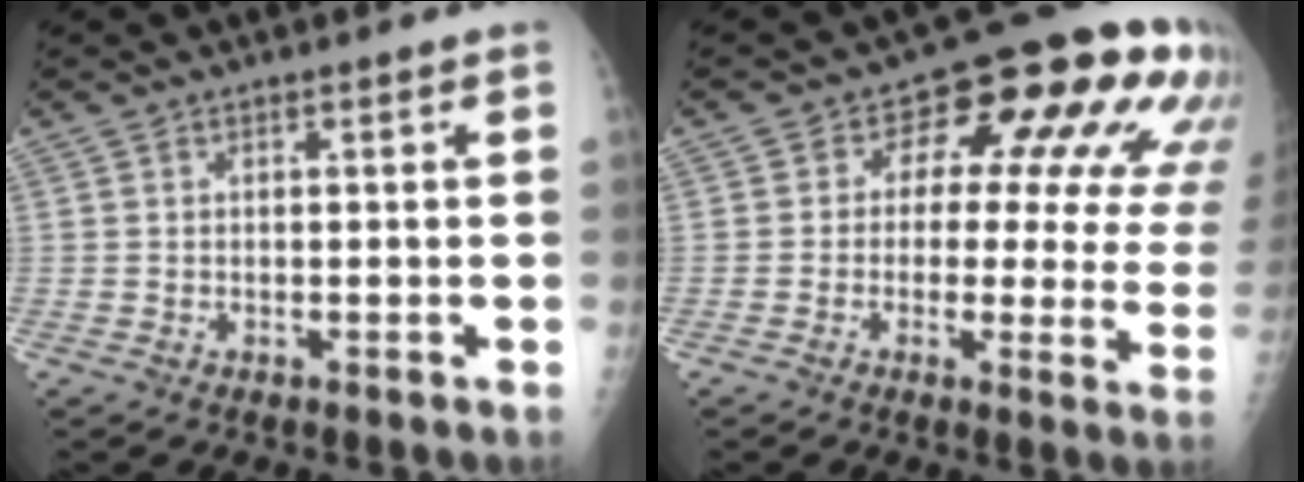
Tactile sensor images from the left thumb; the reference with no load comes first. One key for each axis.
{"total": 18.6, "fx": 5.8, "fy": 9.9, "fz": 14.6, "tx": -0.131, "ty": 0.010, "tz": 0.056}